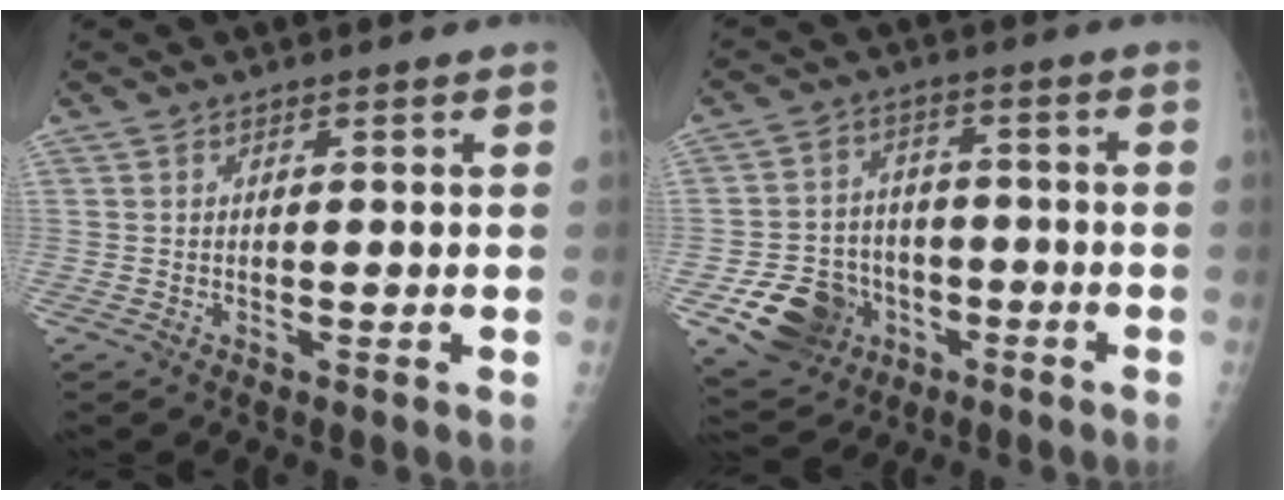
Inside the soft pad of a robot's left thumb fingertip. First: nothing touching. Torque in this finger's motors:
{"motor_torque": [-0.82, 1.21, 0.17, 0.14, 0.00]}